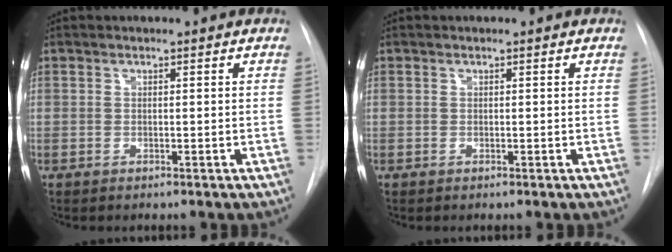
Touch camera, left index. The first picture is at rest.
{"total": 0.0}